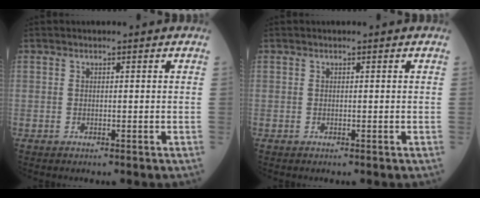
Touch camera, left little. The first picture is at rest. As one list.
[{"total": 0.0}]